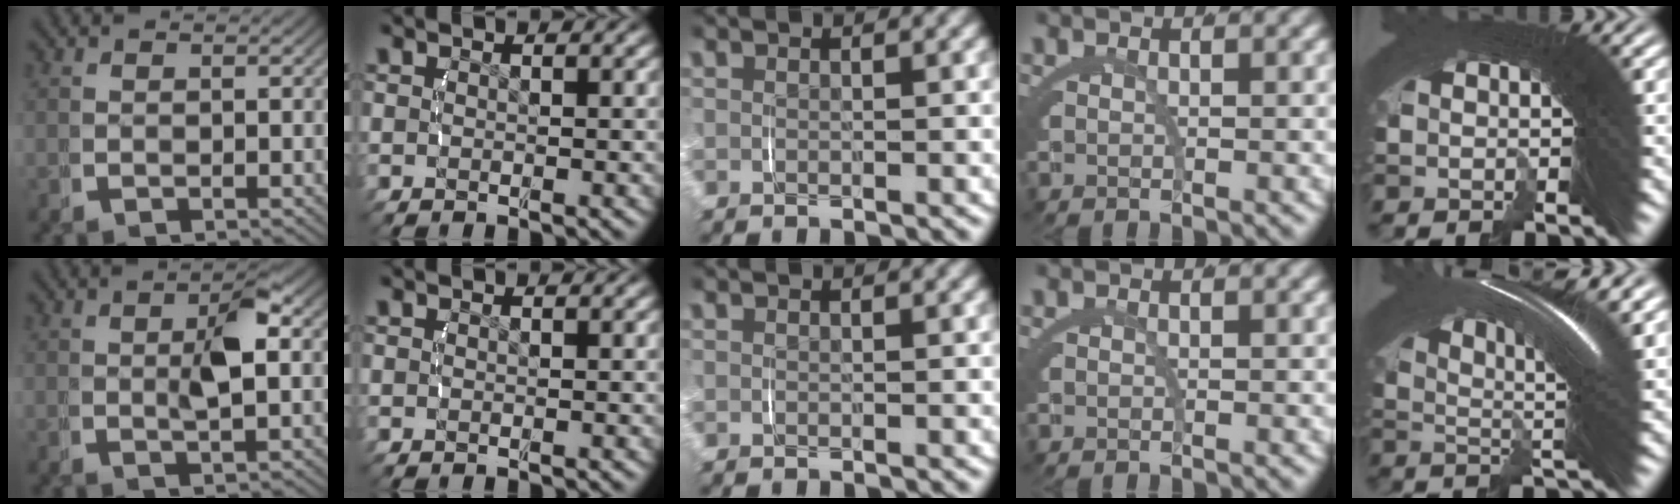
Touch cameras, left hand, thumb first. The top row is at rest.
{"thumb": {"total": 3.8, "force": [0.7, 1.2, 3.6], "torque": [-0.064, 0.005, 0.009]}, "little": {"total": 9.8, "force": [2.7, 3.2, 8.8], "torque": [-0.153, 0.004, 0.034]}}